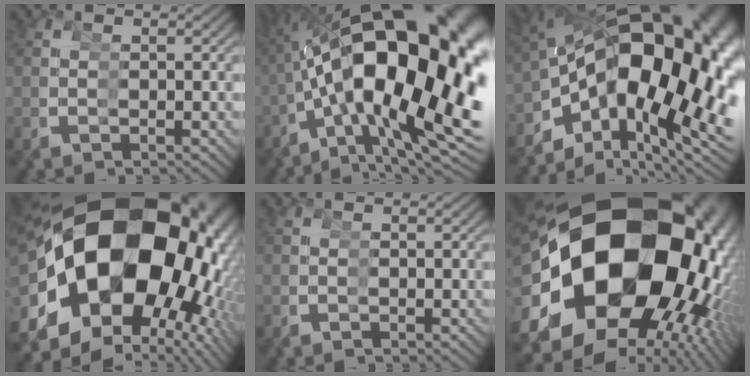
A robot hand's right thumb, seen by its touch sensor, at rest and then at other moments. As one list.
[{"total": 24.5, "force": [1.4, 14.0, 20.0], "torque": [-0.326, -0.023, 0.048]}, {"total": 21.8, "force": [0.0, 13.1, 17.4], "torque": [-0.247, -0.019, 0.015]}, {"total": 25.7, "force": [3.1, 16.8, 19.2], "torque": [-0.324, -0.002, 0.051]}, {"total": 0.0}, {"total": 29.7, "force": [2.0, 19.7, 22.1], "torque": [-0.367, -0.018, 0.041]}]